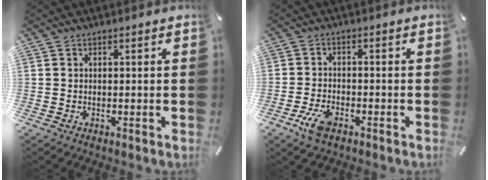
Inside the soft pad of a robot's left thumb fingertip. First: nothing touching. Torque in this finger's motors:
{"motor_torque": [-0.15, 0.23, 0.02, 0.00, 0.02]}